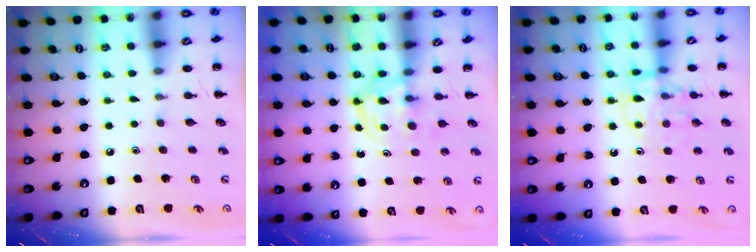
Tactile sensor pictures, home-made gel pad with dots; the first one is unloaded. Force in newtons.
{"total": 3.8, "press": 3.8, "slide": 0.6}
{"total": 11.6, "press": 11.6, "slide": 1.1}